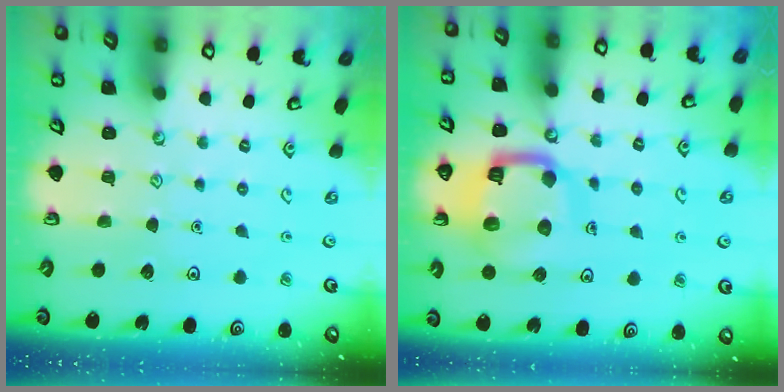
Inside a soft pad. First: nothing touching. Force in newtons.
{"total": 13.4, "press": 13.3, "slide": 1.6}